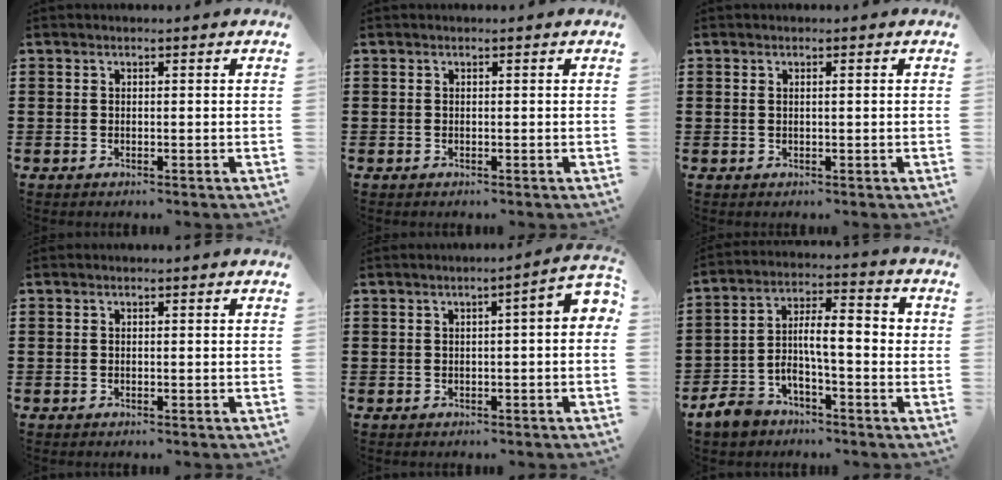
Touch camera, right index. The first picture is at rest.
{"total": 0.0}
{"total": 0.7, "force": [0.2, 0.1, 0.7], "torque": [-0.014, 0.001, 0.004]}
{"total": 0.0}
{"total": 2.6, "force": [-0.3, 0.2, 2.6], "torque": [-0.044, 0.000, -0.008]}
{"total": 6.5, "force": [-2.0, 2.8, 5.5], "torque": [-0.117, -0.005, -0.044]}